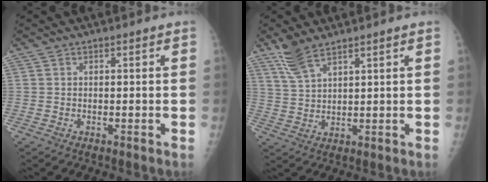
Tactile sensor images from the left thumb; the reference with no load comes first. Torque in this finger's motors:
{"motor_torque": [0.16, -0.25, 0.61, -0.52, 0.01]}